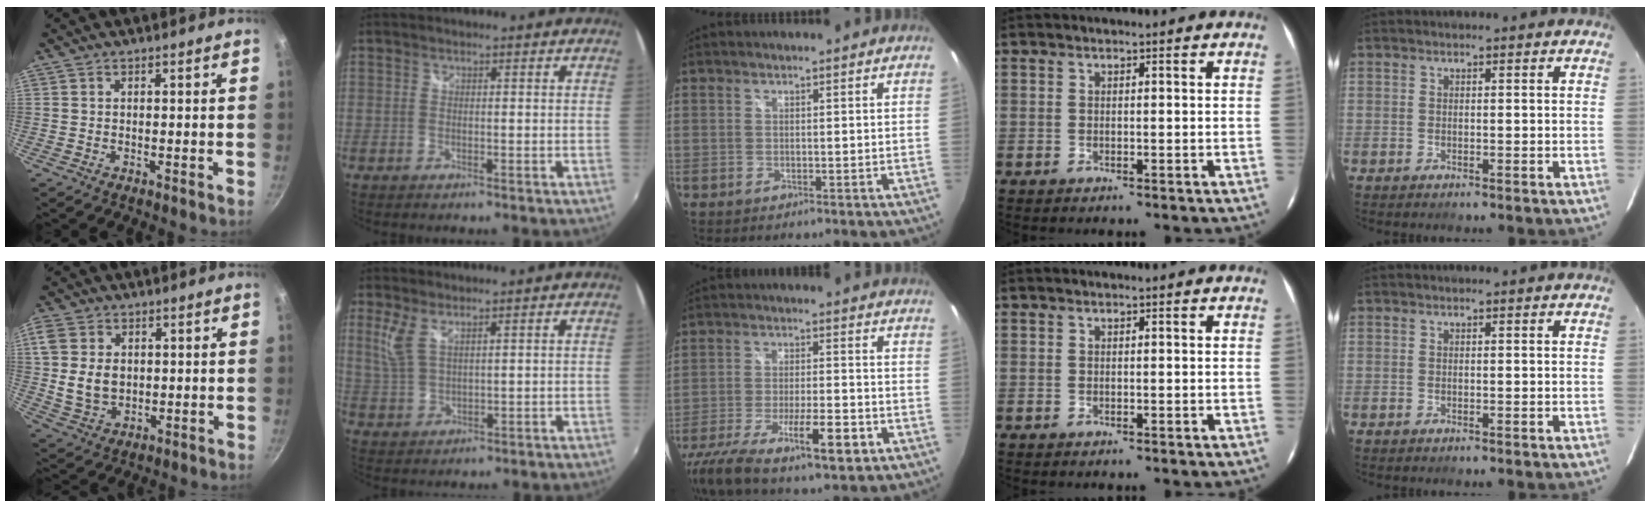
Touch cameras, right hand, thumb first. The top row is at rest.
{"thumb": {"total": 8.5, "force": [0.6, 6.4, 5.6], "torque": [-0.096, -0.009, 0.012]}, "index": {"total": 4.5, "force": [2.7, 1.6, 3.3], "torque": [-0.075, -0.003, 0.058]}, "middle": {"total": 16.3, "force": [-10.2, 3.8, 12.1], "torque": [-0.244, -0.043, -0.178]}}